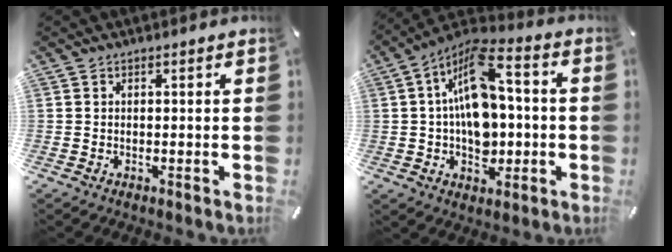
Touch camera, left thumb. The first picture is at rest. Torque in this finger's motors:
{"motor_torque": [0.87, 0.80, 0.64, -0.02, 0.22]}